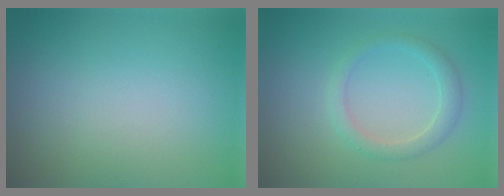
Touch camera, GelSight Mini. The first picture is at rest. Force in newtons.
{"total": 2.1, "press": 2.1, "slide": 0.2}